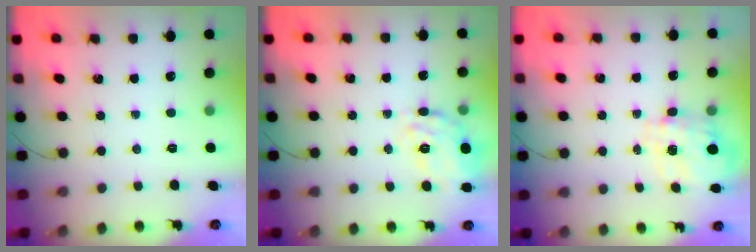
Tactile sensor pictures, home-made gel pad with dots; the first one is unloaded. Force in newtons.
{"total": 13.8, "press": 13.5, "slide": 2.5}
{"total": 3.6, "press": 3.4, "slide": 1.0}